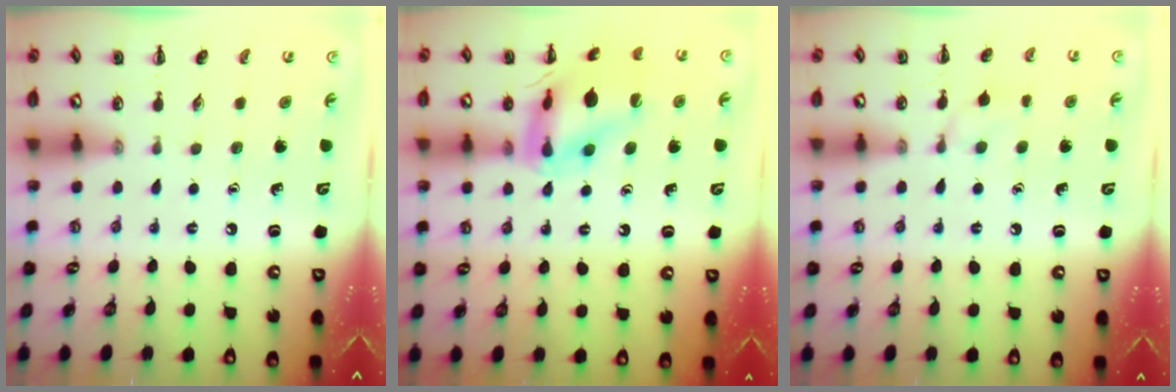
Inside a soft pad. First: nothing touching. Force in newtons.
{"total": 14.4, "press": 14.3, "slide": 1.0}
{"total": 7.6, "press": 7.3, "slide": 2.1}